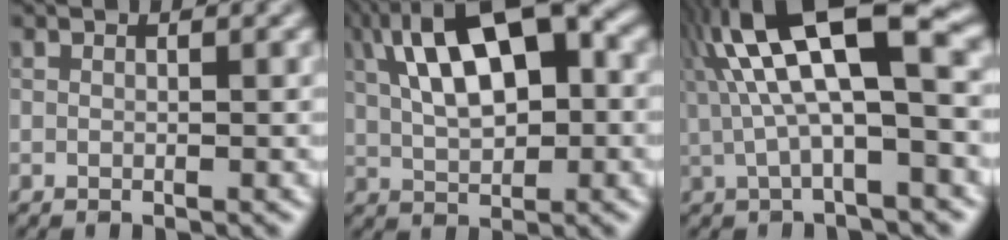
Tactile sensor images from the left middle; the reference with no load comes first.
{"total": 11.7, "force": [3.2, 5.7, 9.7], "torque": [-0.154, 0.028, 0.042]}
{"total": 11.4, "force": [2.7, 3.7, 10.4], "torque": [-0.189, 0.019, 0.041]}